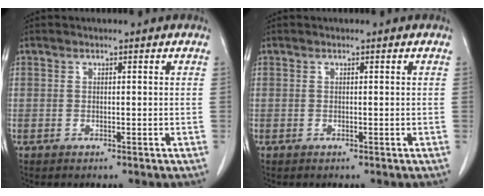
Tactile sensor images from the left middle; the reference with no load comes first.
{"total": 0.0}